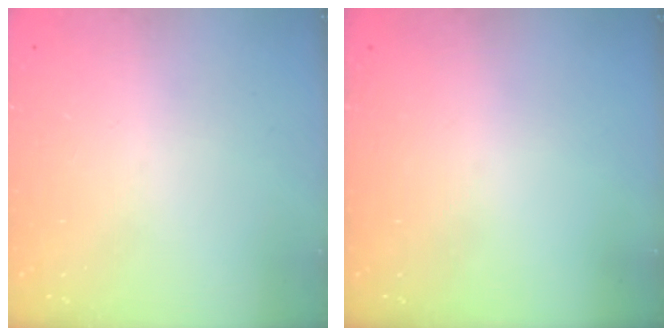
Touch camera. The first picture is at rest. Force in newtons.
{"total": 0.0}